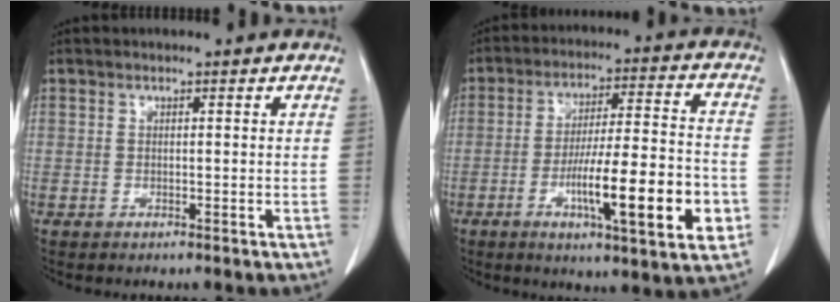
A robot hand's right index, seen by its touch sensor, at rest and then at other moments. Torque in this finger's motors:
{"motor_torque": [1.69, -0.45, 0.99, 0.21]}